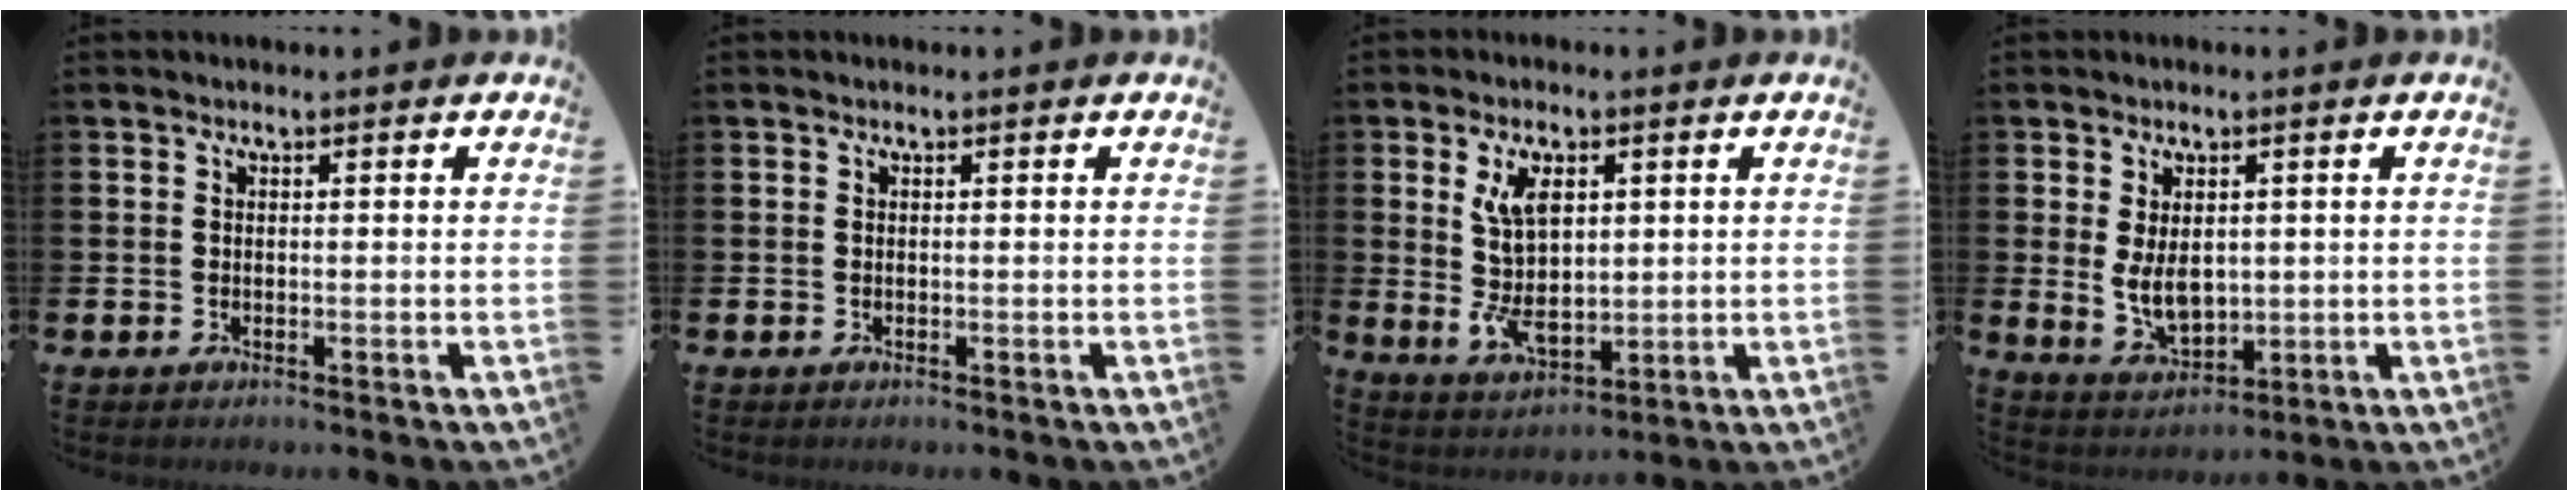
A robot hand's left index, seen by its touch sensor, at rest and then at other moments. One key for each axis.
{"total": 0.0}
{"total": 7.5, "fx": 2.0, "fy": 4.3, "fz": 5.9, "tx": -0.110, "ty": -0.006, "tz": 0.027}
{"total": 4.9, "fx": 0.8, "fy": 3.0, "fz": 3.7, "tx": -0.053, "ty": -0.001, "tz": 0.011}